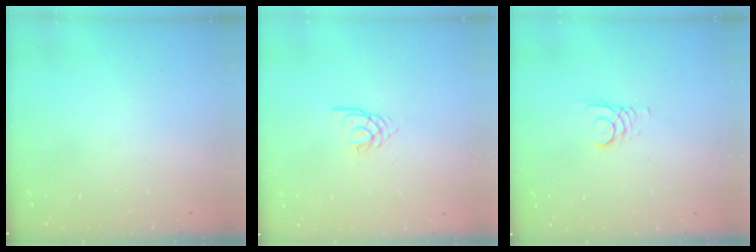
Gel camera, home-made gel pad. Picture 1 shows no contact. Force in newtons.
{"total": 2.1, "press": 2.1, "slide": 0.3}
{"total": 2.4, "press": 2.4, "slide": 0.2}